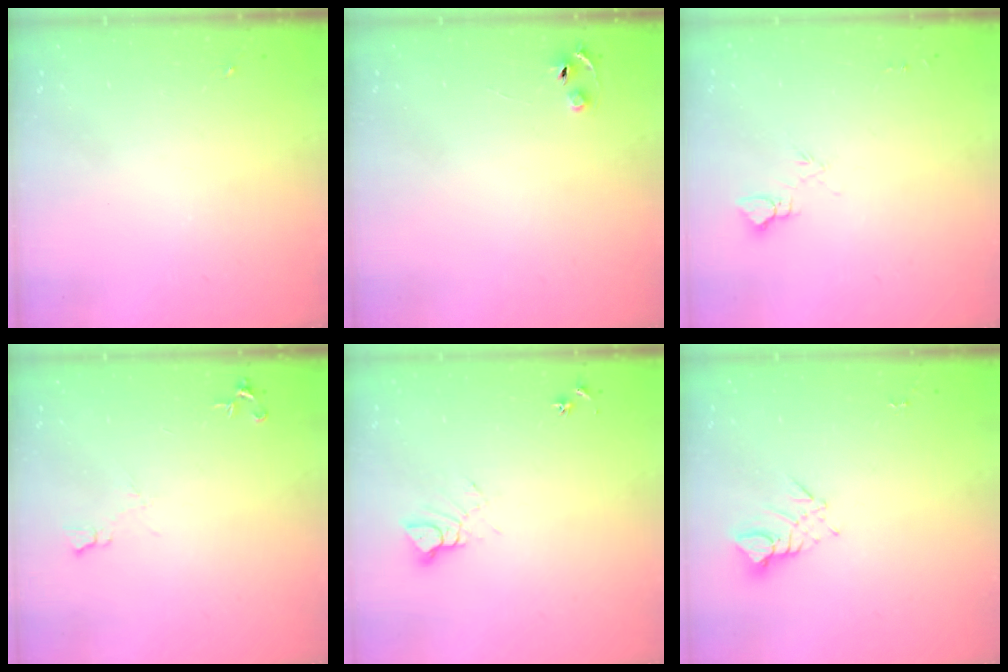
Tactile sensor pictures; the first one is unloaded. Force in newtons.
{"total": 4.0, "press": 3.9, "slide": 0.4}
{"total": 3.7, "press": 3.7, "slide": 0.4}
{"total": 5.9, "press": 5.8, "slide": 1.0}
{"total": 6.0, "press": 6.0, "slide": 0.4}
{"total": 3.8, "press": 3.8, "slide": 0.2}